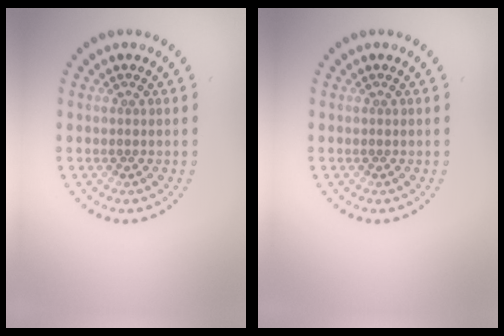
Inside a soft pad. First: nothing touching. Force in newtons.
{"total": 0.0}